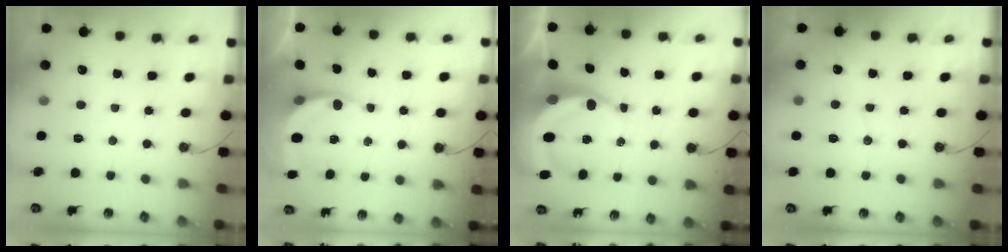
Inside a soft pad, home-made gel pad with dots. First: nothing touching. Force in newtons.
{"total": 5.1, "press": 5.0, "slide": 0.7}
{"total": 8.2, "press": 8.1, "slide": 1.2}
{"total": 2.0, "press": 1.8, "slide": 1.0}